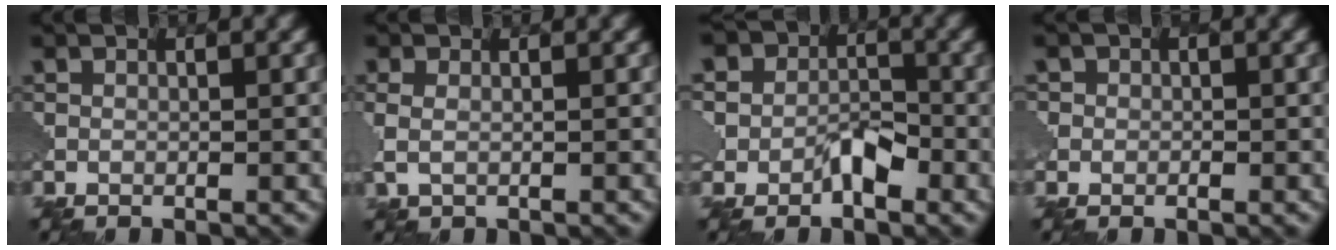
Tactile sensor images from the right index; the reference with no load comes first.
{"total": 1.8, "force": [0.2, 1.1, 1.4], "torque": [-0.034, -0.001, 0.003]}
{"total": 4.9, "force": [-0.9, 3.9, 2.8], "torque": [-0.023, -0.004, -0.029]}
{"total": 1.4, "force": [0.0, 1.3, 0.3], "torque": [0.005, 0.000, -0.010]}